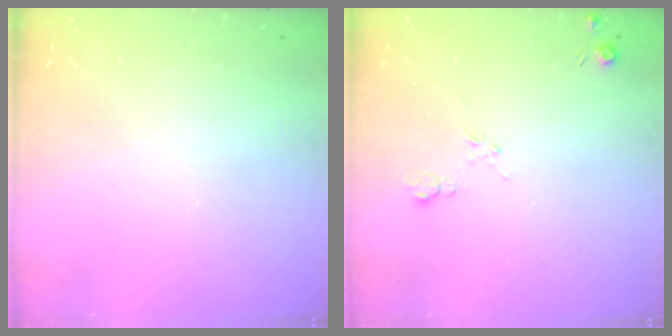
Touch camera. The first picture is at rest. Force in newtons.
{"total": 5.1, "press": 5.0, "slide": 0.7}